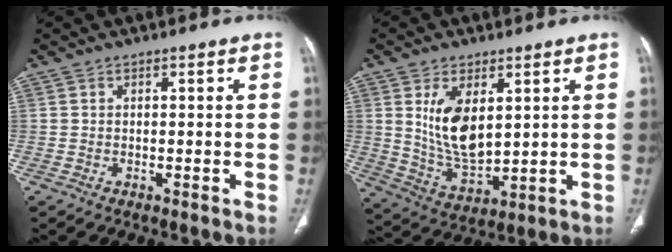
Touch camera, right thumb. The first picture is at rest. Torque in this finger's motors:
{"motor_torque": [0.77, 0.71, 1.31, -0.91, 0.13]}